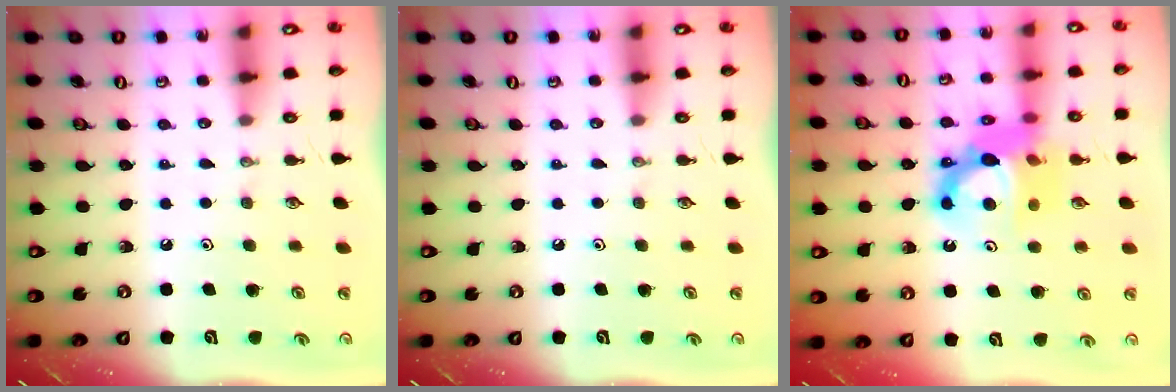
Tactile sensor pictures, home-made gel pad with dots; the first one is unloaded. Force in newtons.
{"total": 0.0}
{"total": 13.3, "press": 13.2, "slide": 1.6}